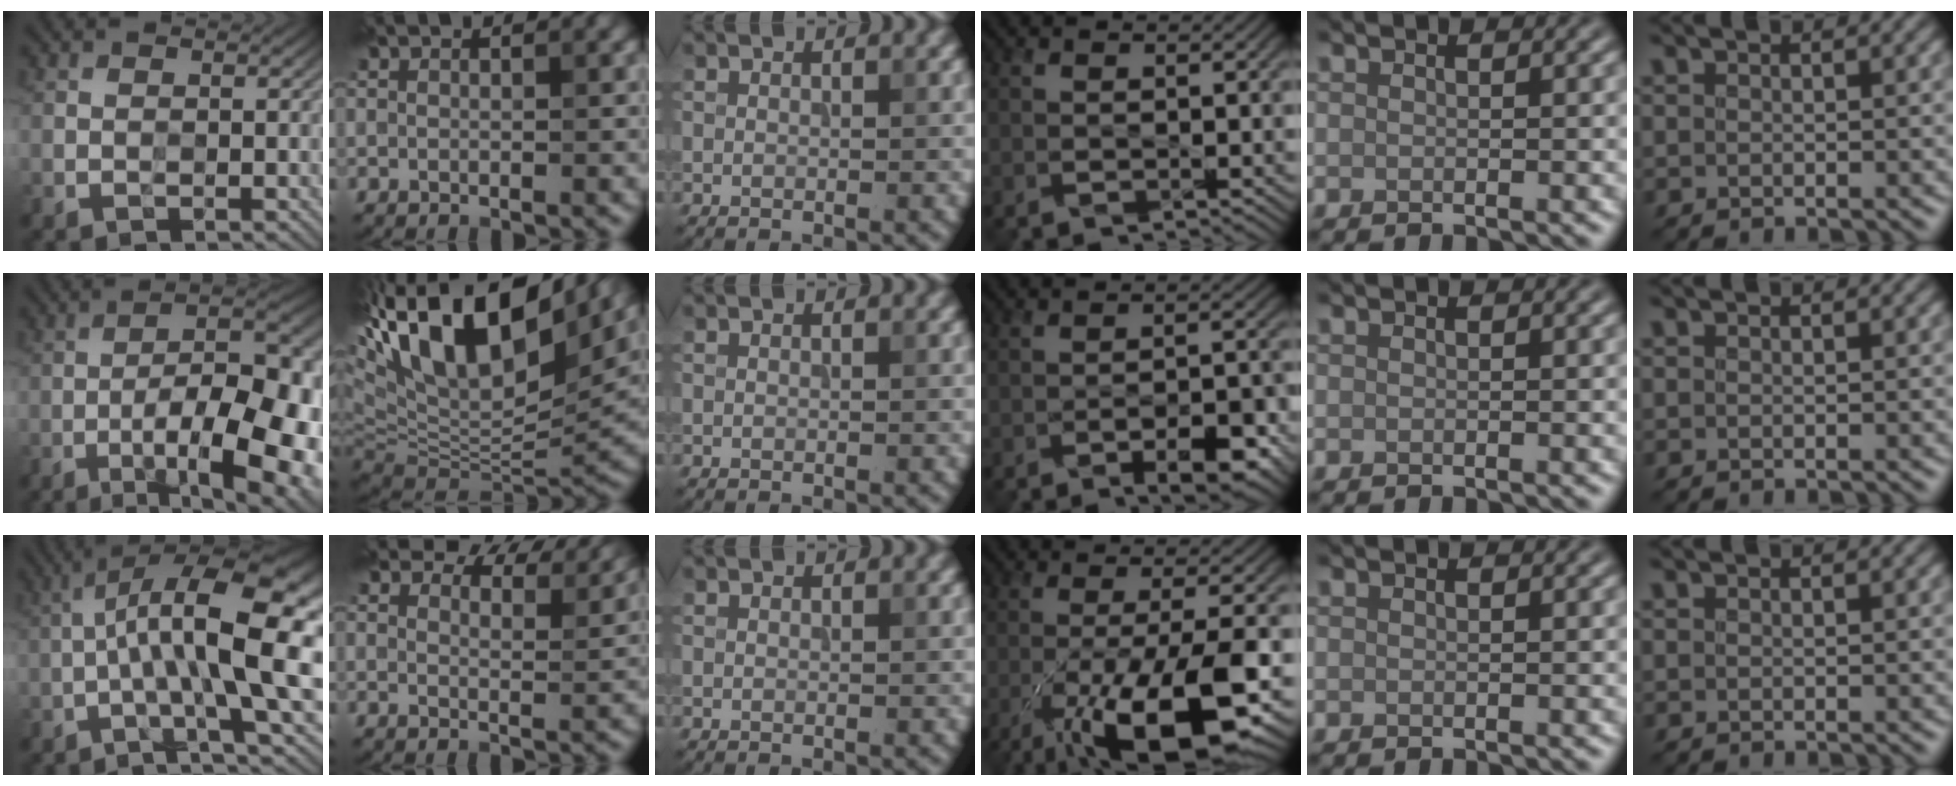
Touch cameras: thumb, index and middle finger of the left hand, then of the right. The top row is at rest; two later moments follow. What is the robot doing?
{"motion": "wipe", "object": "bowl"}